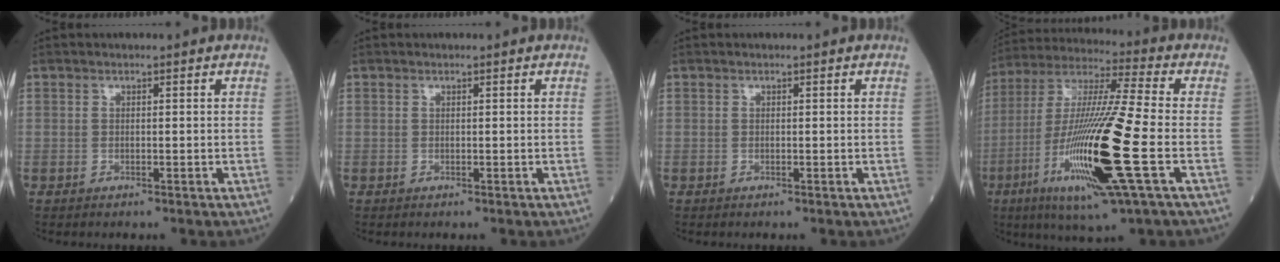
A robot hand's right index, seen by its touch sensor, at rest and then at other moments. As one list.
[{"total": 0.0}, {"total": 0.0}, {"total": 21.4, "force": [-6.2, 0.7, 20.5], "torque": [-0.427, -0.031, -0.120]}]